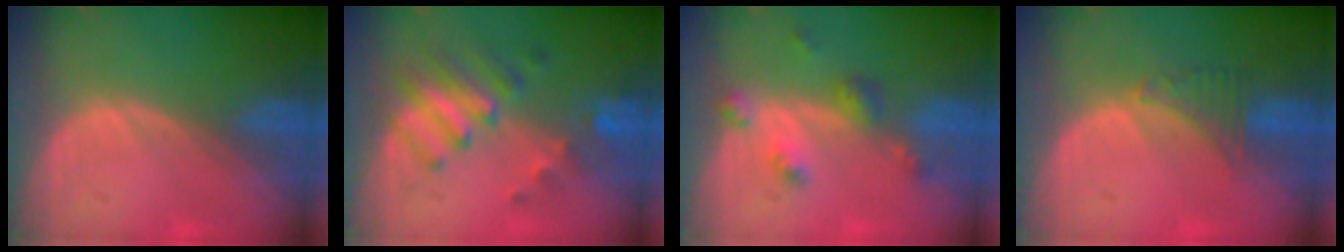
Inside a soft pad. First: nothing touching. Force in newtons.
{"total": 7.6, "press": 6.8, "slide": 3.4}
{"total": 4.7, "press": 4.2, "slide": 2.2}
{"total": 2.9, "press": 2.9, "slide": 0.6}